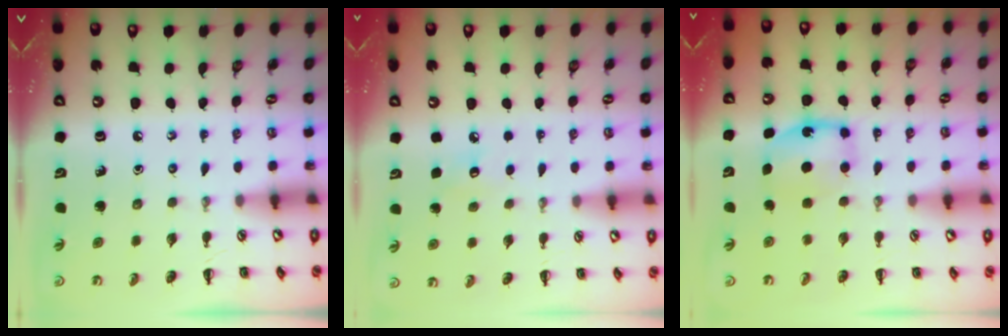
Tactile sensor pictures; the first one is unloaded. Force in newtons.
{"total": 4.4, "press": 4.2, "slide": 1.1}
{"total": 6.3, "press": 6.2, "slide": 0.8}